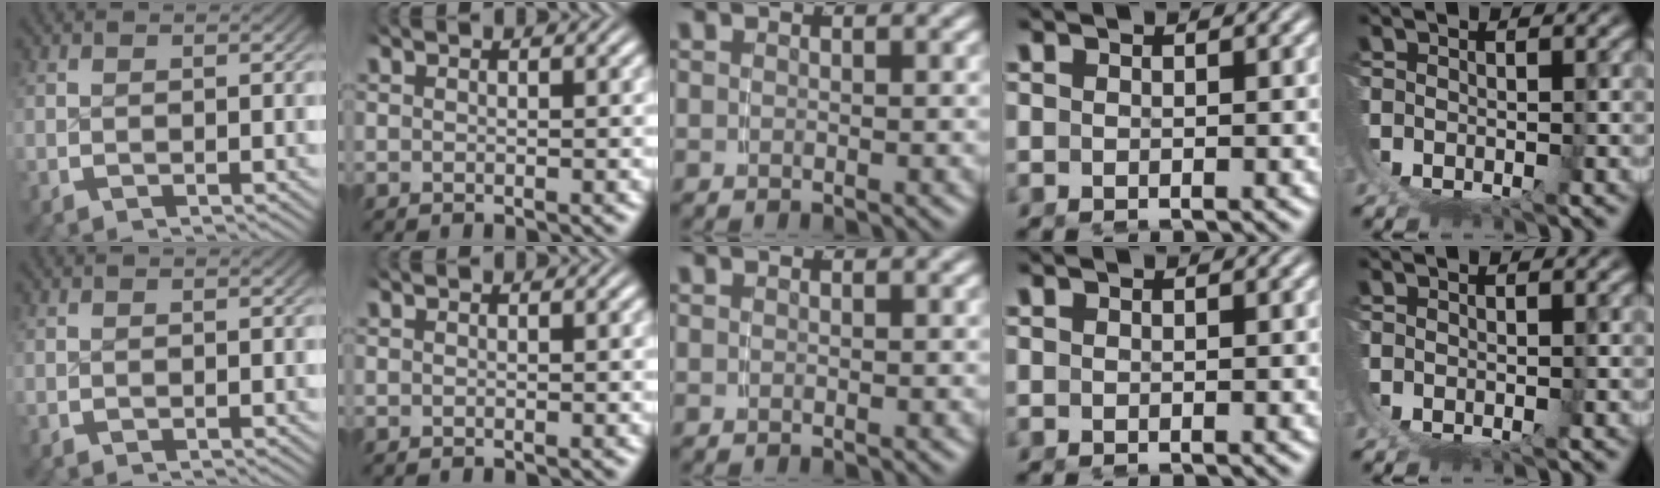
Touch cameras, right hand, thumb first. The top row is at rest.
{}